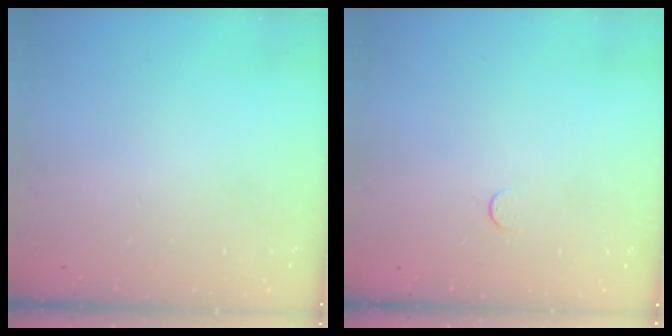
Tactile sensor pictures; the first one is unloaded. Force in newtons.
{"total": 3.0, "press": 3.0, "slide": 0.3}